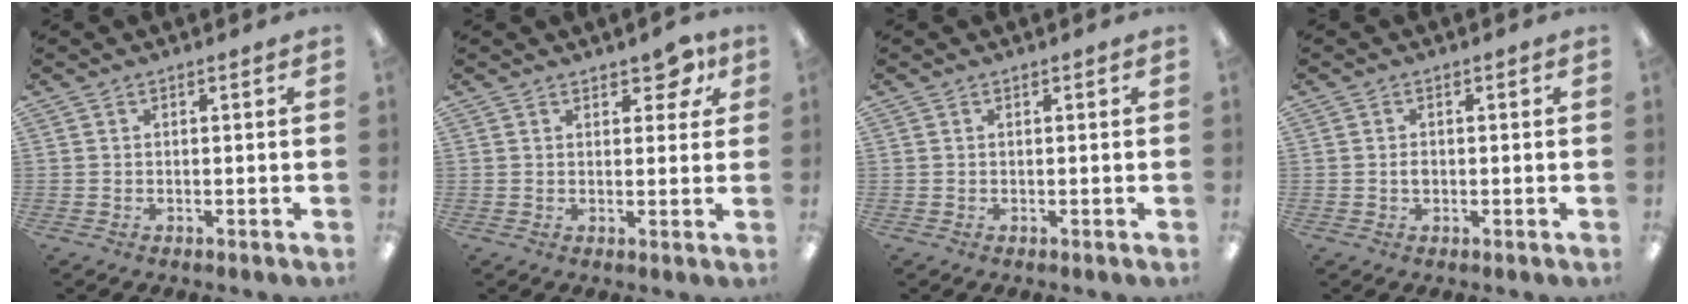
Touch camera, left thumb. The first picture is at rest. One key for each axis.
{"total": 5.8, "fx": 3.4, "fy": 3.2, "fz": 3.4, "tx": -0.026, "ty": -0.009, "tz": 0.054}
{"total": 0.0}
{"total": 1.4, "fx": -0.1, "fy": 1.1, "fz": 0.9, "tx": -0.009, "ty": -0.001, "tz": -0.005}